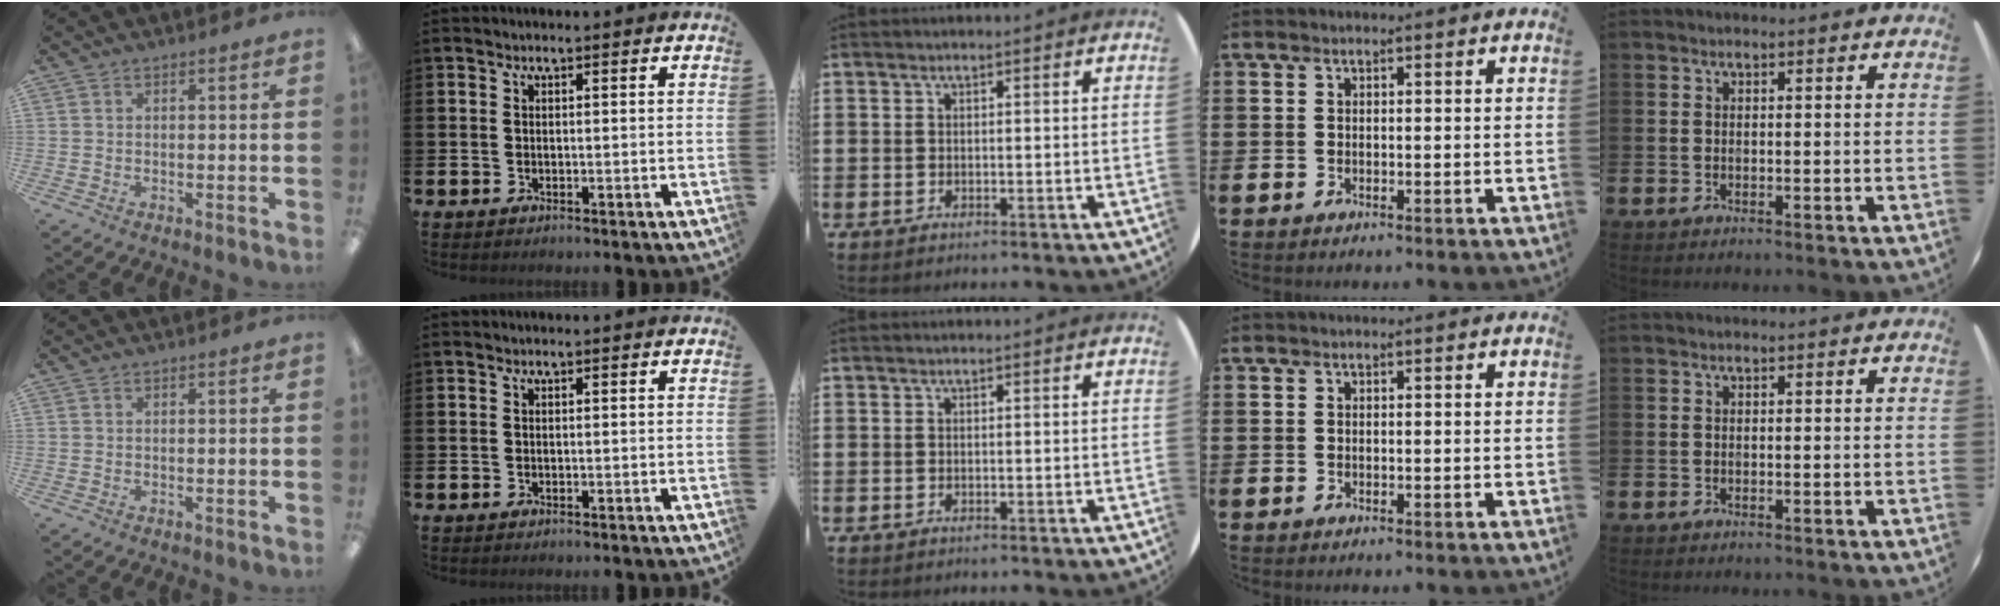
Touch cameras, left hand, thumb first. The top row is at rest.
{}